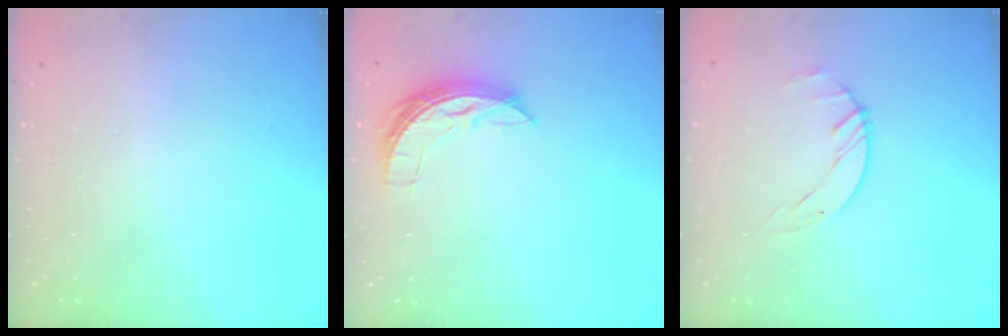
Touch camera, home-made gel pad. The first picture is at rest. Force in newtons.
{"total": 6.8, "press": 6.8, "slide": 0.4}
{"total": 1.4, "press": 1.4, "slide": 0.2}